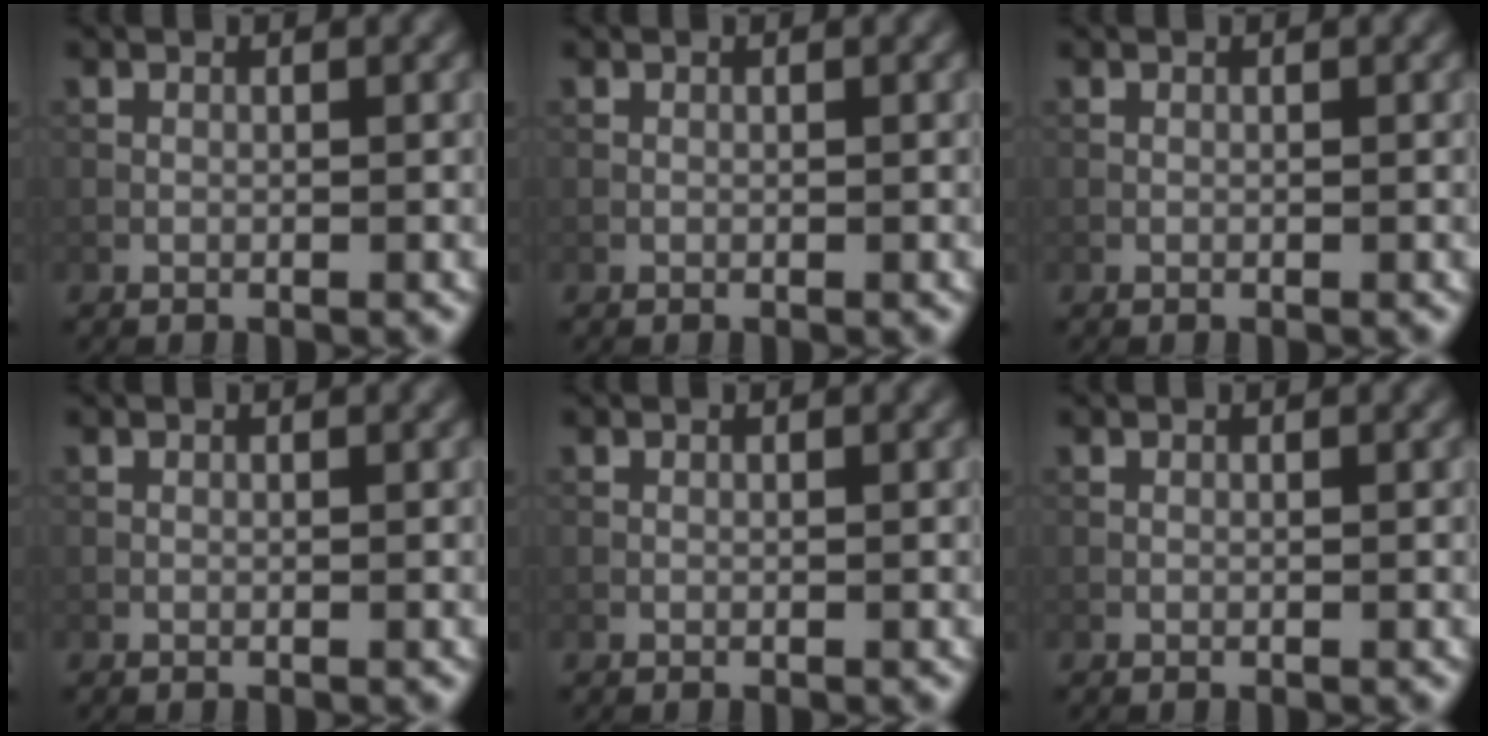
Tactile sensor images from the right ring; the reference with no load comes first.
{"total": 0.0}
{"total": 0.0}
{"total": 0.0}
{"total": 0.0}
{"total": 0.0}